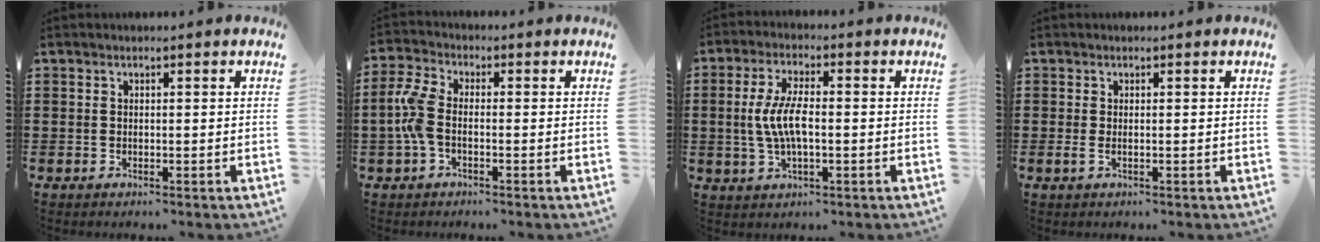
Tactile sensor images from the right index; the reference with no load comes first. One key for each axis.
{"total": 5.2, "fx": -0.9, "fy": 2.7, "fz": 4.3, "tx": -0.112, "ty": -0.001, "tz": -0.025}
{"total": 6.6, "fx": -0.5, "fy": 2.3, "fz": 6.1, "tx": -0.138, "ty": -0.004, "tz": -0.018}
{"total": 0.9, "fx": -0.1, "fy": 0.2, "fz": 0.9, "tx": -0.018, "ty": -0.002, "tz": -0.001}